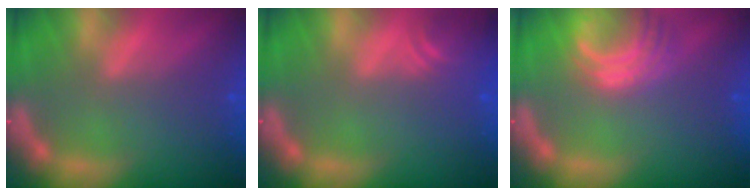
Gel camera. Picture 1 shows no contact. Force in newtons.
{"total": 3.0}
{"total": 5.1}